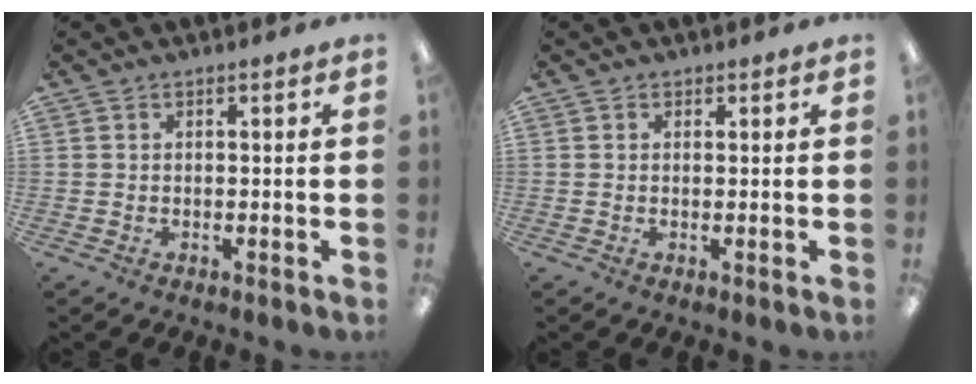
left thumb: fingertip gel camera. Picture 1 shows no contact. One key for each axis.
{"total": 0.5, "fx": 0.4, "fy": 0.3, "fz": 0.0, "tx": 0.008, "ty": -0.003, "tz": 0.006}